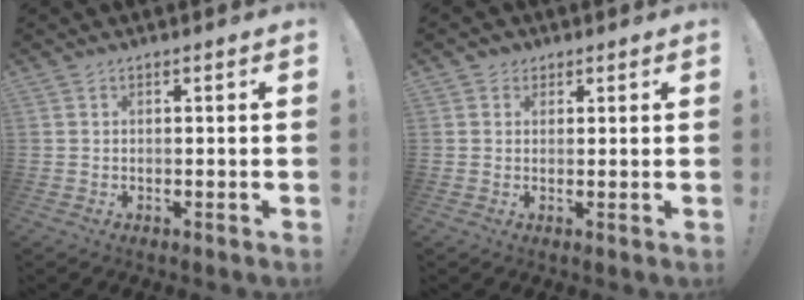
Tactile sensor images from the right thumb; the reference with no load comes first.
{"total": 2.7, "force": [1.5, 2.2, 0.5], "torque": [-0.006, -0.002, 0.028]}